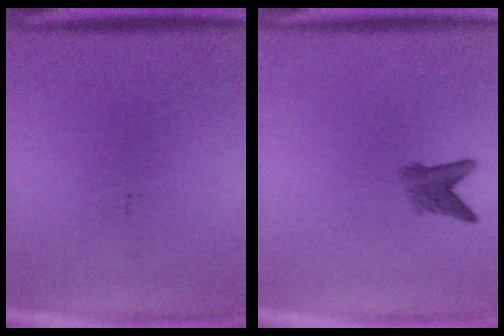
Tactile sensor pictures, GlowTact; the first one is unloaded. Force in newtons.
{"total": 3.0}